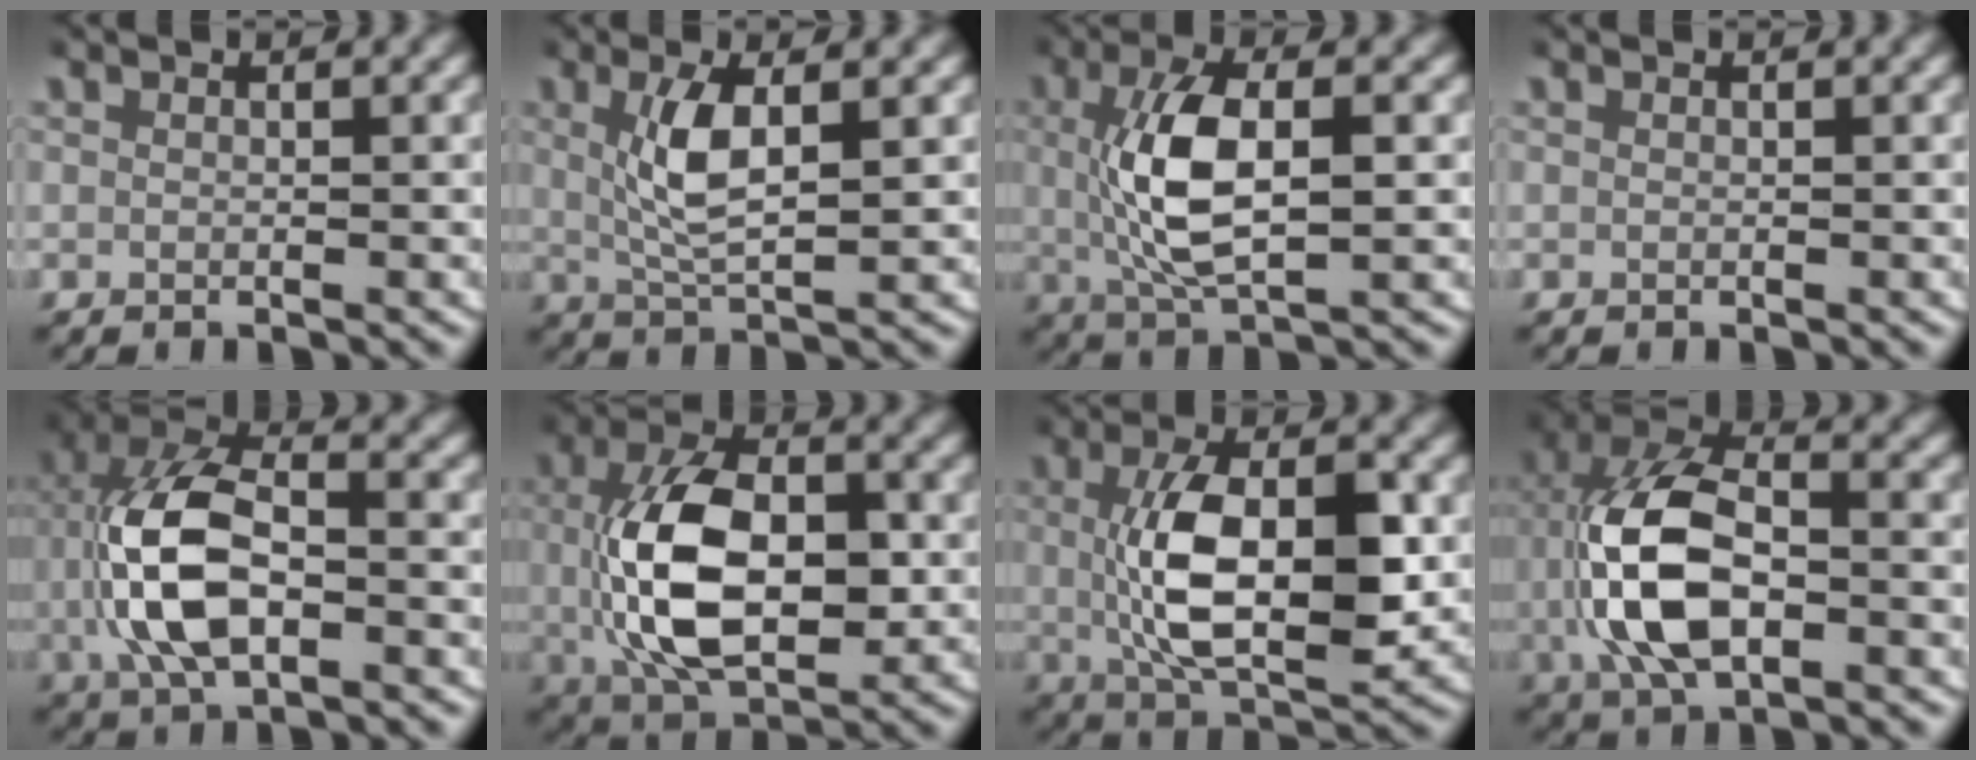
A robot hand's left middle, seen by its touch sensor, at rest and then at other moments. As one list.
[{"total": 4.3, "force": [1.0, 1.1, 4.0], "torque": [-0.082, -0.006, 0.024]}, {"total": 6.7, "force": [0.4, 2.5, 6.2], "torque": [-0.128, 0.001, 0.011]}, {"total": 0.0}, {"total": 8.5, "force": [-0.4, 4.6, 7.2], "torque": [-0.157, -0.006, -0.005]}, {"total": 10.7, "force": [-0.3, 6.0, 8.9], "torque": [-0.180, -0.007, -0.002]}, {"total": 9.0, "force": [0.0, 4.0, 8.1], "torque": [-0.149, -0.005, 0.000]}, {"total": 9.7, "force": [-0.3, 5.5, 7.9], "torque": [-0.176, -0.009, -0.003]}]